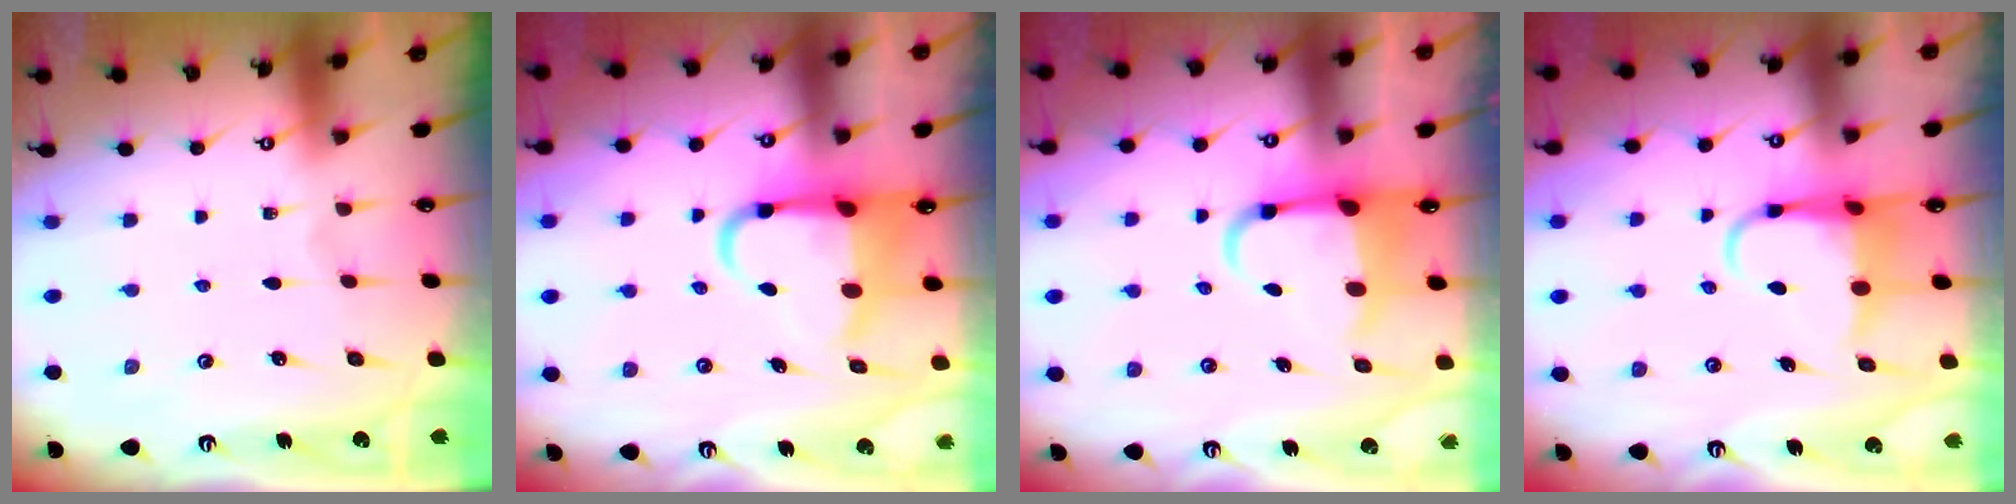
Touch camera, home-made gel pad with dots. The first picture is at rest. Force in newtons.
{"total": 8.0, "press": 7.9, "slide": 1.3}
{"total": 6.1, "press": 5.9, "slide": 1.3}
{"total": 6.4, "press": 6.4, "slide": 0.8}